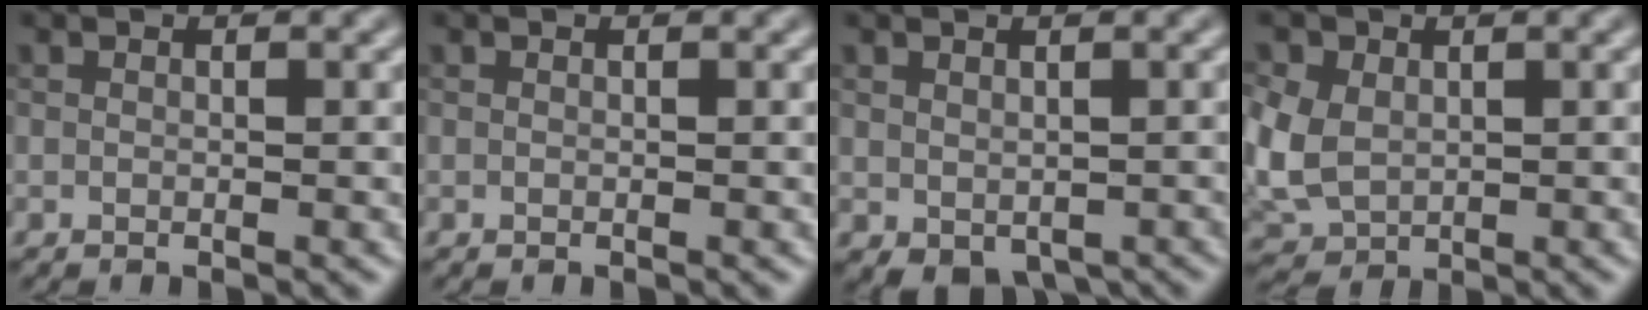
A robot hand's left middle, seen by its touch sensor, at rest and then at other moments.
{"total": 0.0}
{"total": 2.4, "force": [-0.6, 1.6, 1.6], "torque": [-0.025, -0.015, 0.002]}
{"total": 5.4, "force": [0.5, 4.2, 3.3], "torque": [-0.099, 0.000, 0.009]}